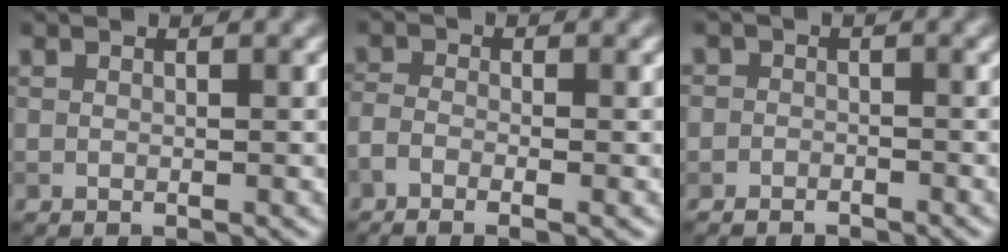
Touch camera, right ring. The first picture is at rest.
{"total": 3.0, "force": [-1.7, 1.0, 2.2], "torque": [-0.051, -0.009, -0.029]}
{"total": 1.9, "force": [-1.5, 1.1, 0.0], "torque": [0.017, 0.002, -0.031]}